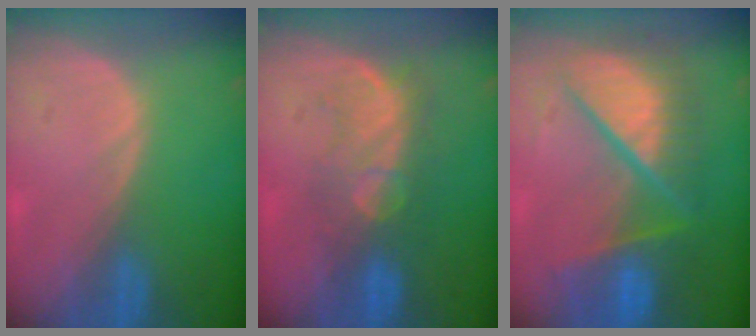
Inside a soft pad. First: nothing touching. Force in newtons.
{"total": 7.6, "press": 7.3, "slide": 2.1}
{"total": 11.0, "press": 10.9, "slide": 1.4}